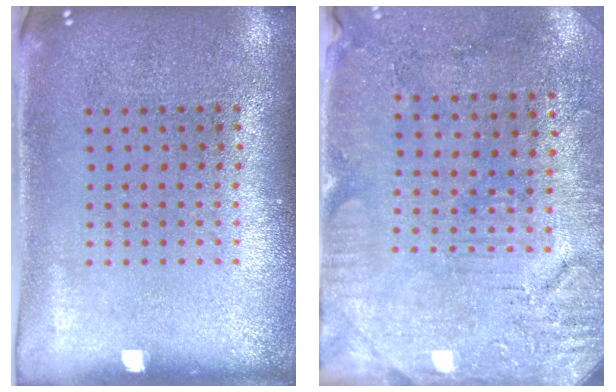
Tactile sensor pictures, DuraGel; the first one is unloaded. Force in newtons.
{"total": 3.1, "press": 2.6, "slide": 1.7}